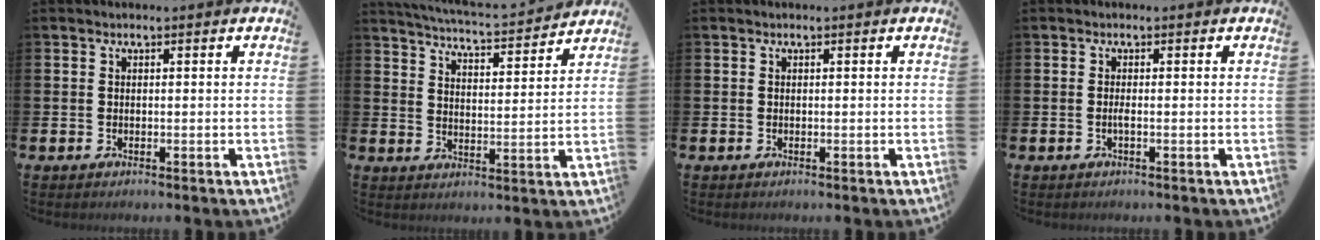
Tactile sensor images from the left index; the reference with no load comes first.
{"total": 5.0, "force": [4.9, -0.1, 0.8], "torque": [-0.043, -0.039, 0.083]}
{"total": 0.0}
{"total": 0.7, "force": [-0.2, 0.0, 0.7], "torque": [-0.017, -0.001, -0.004]}